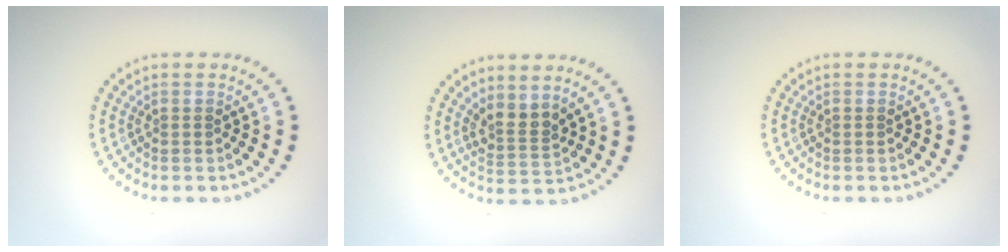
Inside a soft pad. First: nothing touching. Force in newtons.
{"total": 2.4, "press": 1.8, "slide": 1.6}
{"total": 0.0}